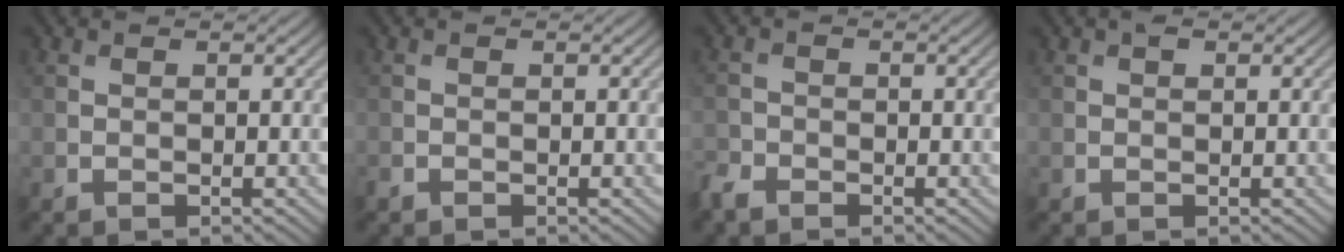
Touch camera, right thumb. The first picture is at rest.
{"total": 0.6, "force": [-0.5, 0.2, 0.1], "torque": [-0.003, -0.003, -0.011]}
{"total": 2.2, "force": [-1.9, 0.9, 0.6], "torque": [-0.016, -0.005, -0.049]}
{"total": 0.6, "force": [0.3, 0.4, 0.4], "torque": [-0.005, -0.001, 0.003]}